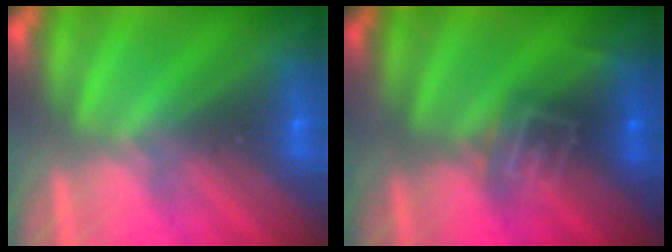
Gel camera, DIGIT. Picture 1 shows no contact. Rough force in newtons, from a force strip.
{"total": 2.7}